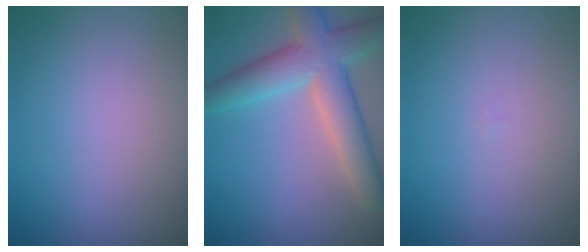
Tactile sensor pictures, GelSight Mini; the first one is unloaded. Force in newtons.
{"total": 6.8, "press": 6.8, "slide": 0.3}
{"total": 0.0}